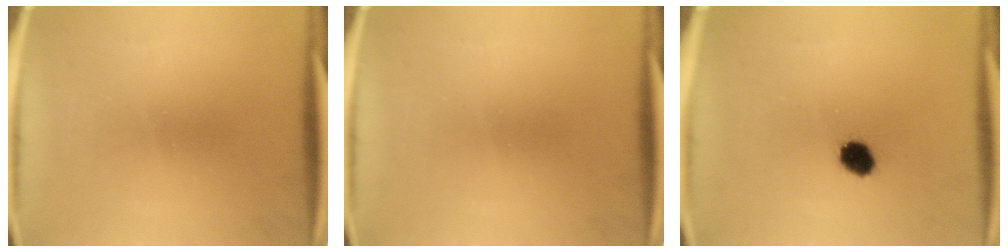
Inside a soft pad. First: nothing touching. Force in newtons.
{"total": 0.0}
{"total": 4.7}